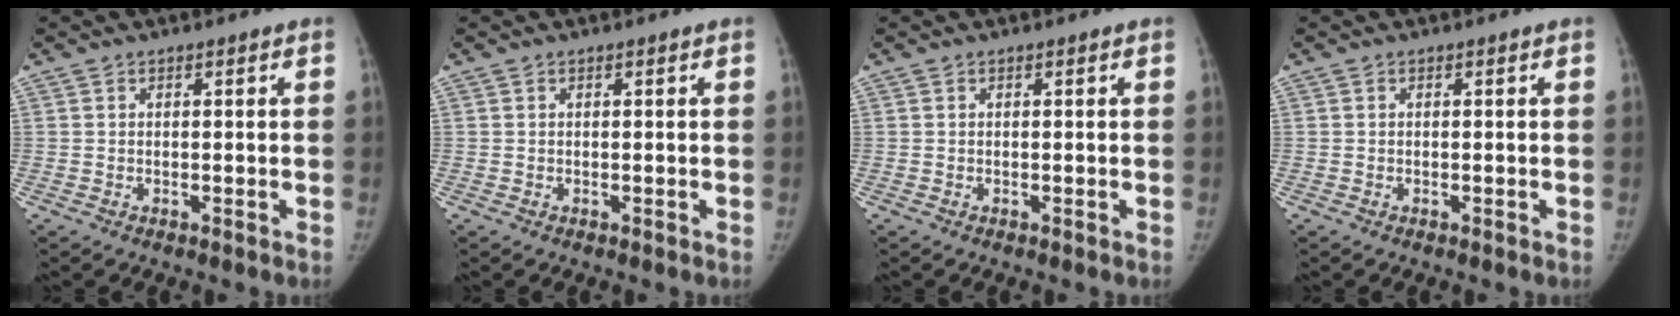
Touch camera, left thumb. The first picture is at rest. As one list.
[{"total": 0.0}, {"total": 0.0}, {"total": 0.0}]